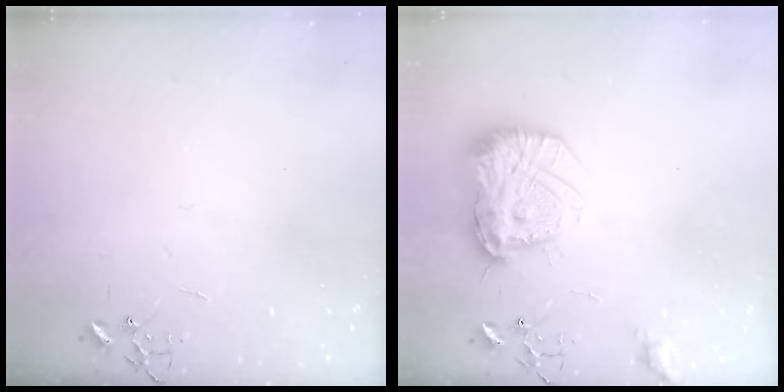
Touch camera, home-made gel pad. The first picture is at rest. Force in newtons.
{"total": 17.4, "press": 17.4, "slide": 1.3}